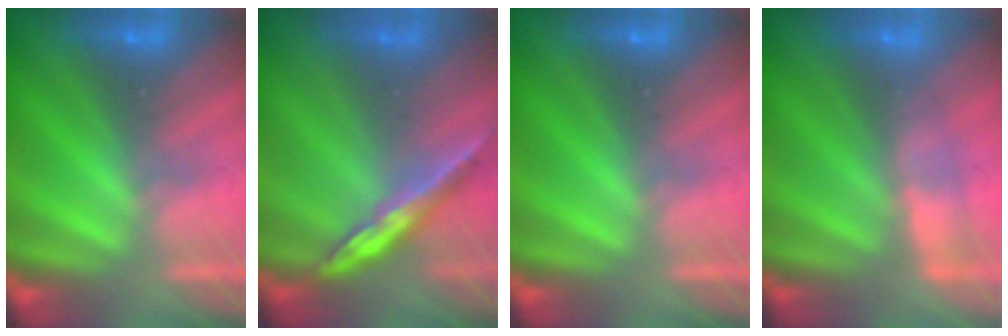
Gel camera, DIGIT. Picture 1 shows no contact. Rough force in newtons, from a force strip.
{"total": 1.7}
{"total": 0.0}
{"total": 3.0}